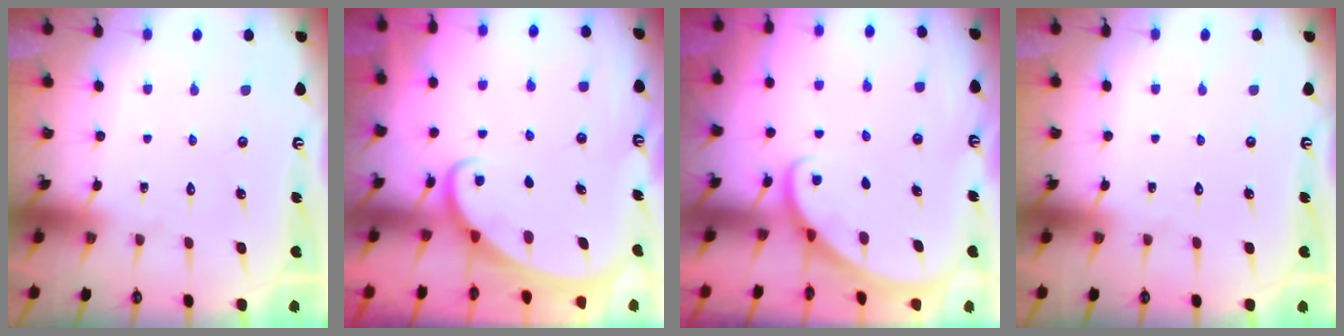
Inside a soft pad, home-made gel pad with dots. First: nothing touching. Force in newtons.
{"total": 2.0, "press": 2.0, "slide": 0.2}
{"total": 2.0, "press": 2.0, "slide": 0.1}
{"total": 0.0}